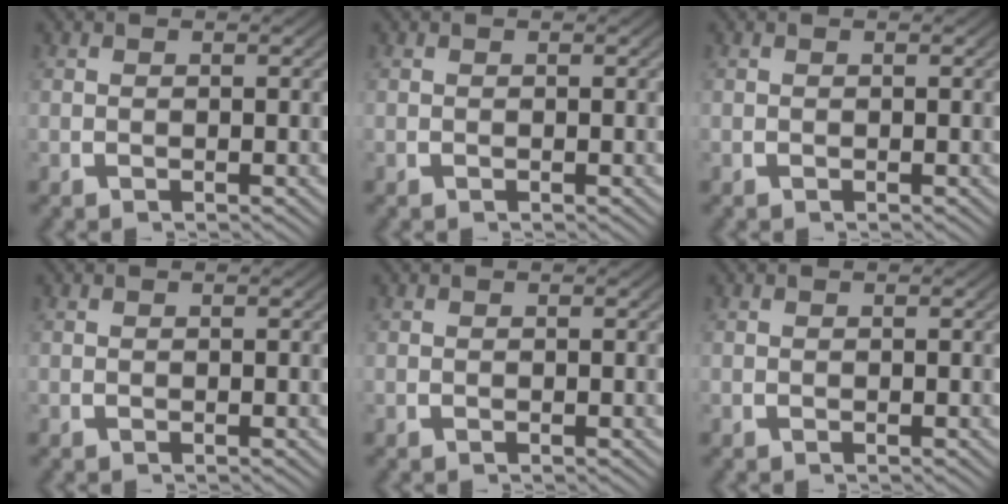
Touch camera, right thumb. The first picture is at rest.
{"total": 0.0}
{"total": 0.0}
{"total": 0.0}
{"total": 0.0}
{"total": 0.0}